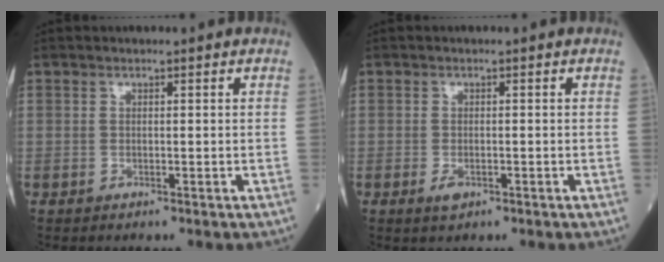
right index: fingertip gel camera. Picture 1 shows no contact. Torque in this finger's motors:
{"motor_torque": [0.23, -0.13, 0.17, 0.05]}